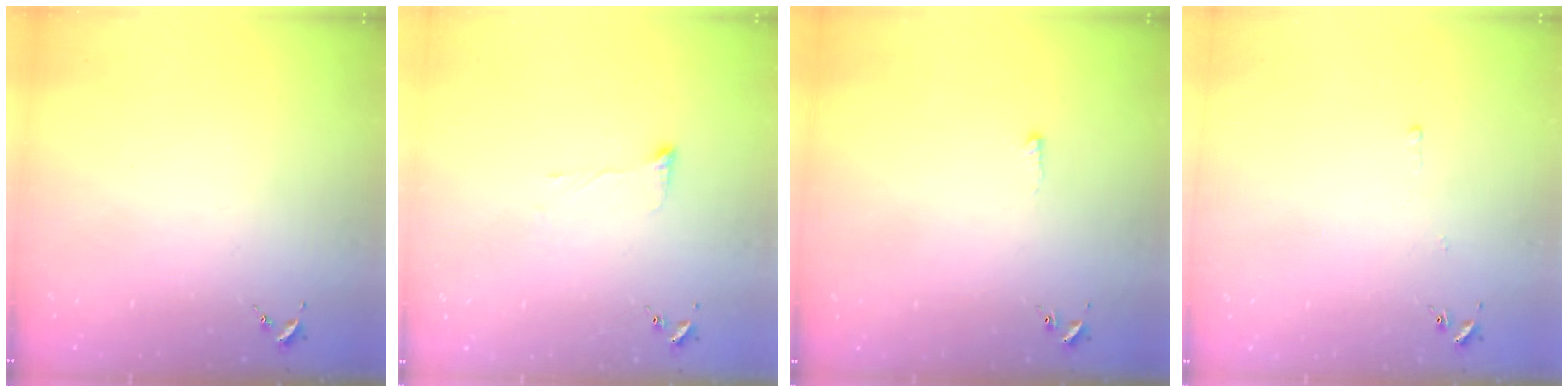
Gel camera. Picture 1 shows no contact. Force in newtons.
{"total": 3.6, "press": 3.6, "slide": 0.5}
{"total": 1.5, "press": 1.5, "slide": 0.4}
{"total": 2.6, "press": 2.6, "slide": 0.3}